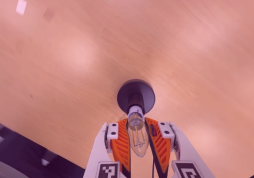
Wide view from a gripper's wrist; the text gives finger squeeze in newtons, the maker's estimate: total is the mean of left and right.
{"total": 21.1, "left": 21.0, "right": 21.1}